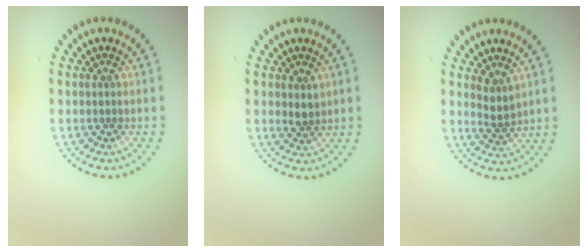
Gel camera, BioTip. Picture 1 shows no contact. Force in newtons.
{"total": 1.3, "press": 1.1, "slide": 0.7}
{"total": 1.6, "press": 1.2, "slide": 1.1}